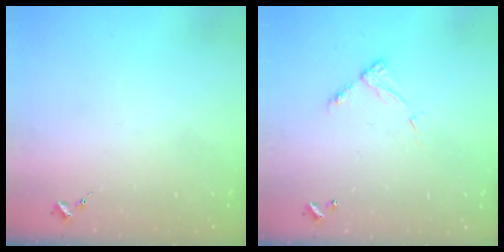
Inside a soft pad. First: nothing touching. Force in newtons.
{"total": 6.4, "press": 6.4, "slide": 0.6}